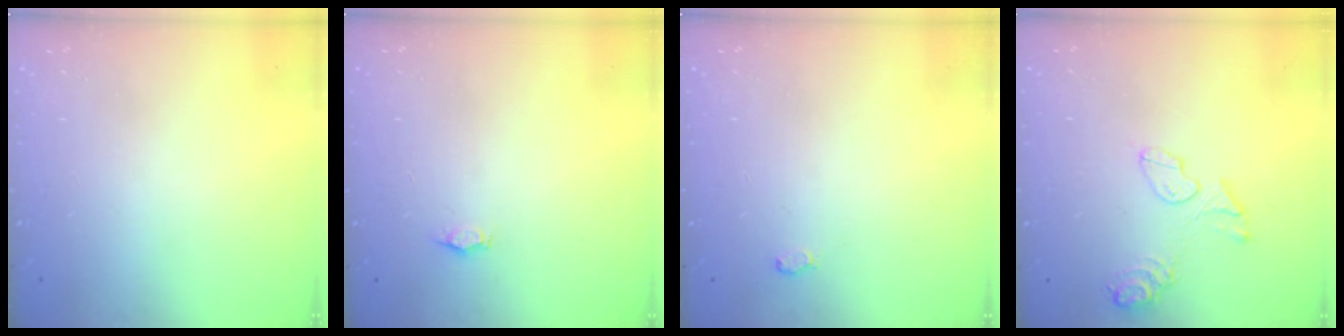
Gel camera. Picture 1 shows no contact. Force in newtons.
{"total": 2.9, "press": 2.9, "slide": 0.5}
{"total": 5.2, "press": 4.9, "slide": 1.5}
{"total": 10.5, "press": 9.0, "slide": 5.6}